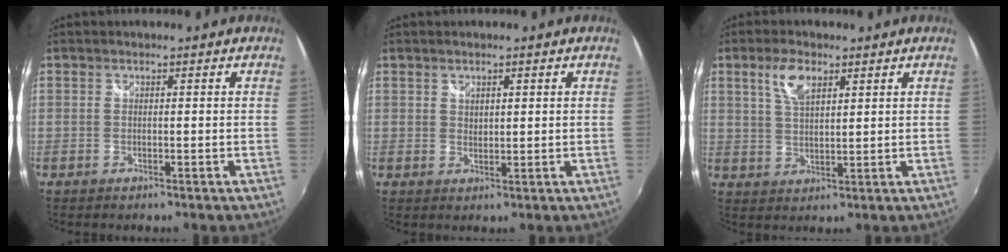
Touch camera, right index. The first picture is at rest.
{"total": 1.8, "force": [1.2, 1.0, 0.9], "torque": [-0.010, 0.000, 0.021]}
{"total": 5.8, "force": [3.1, 2.5, 4.2], "torque": [-0.081, 0.008, 0.059]}